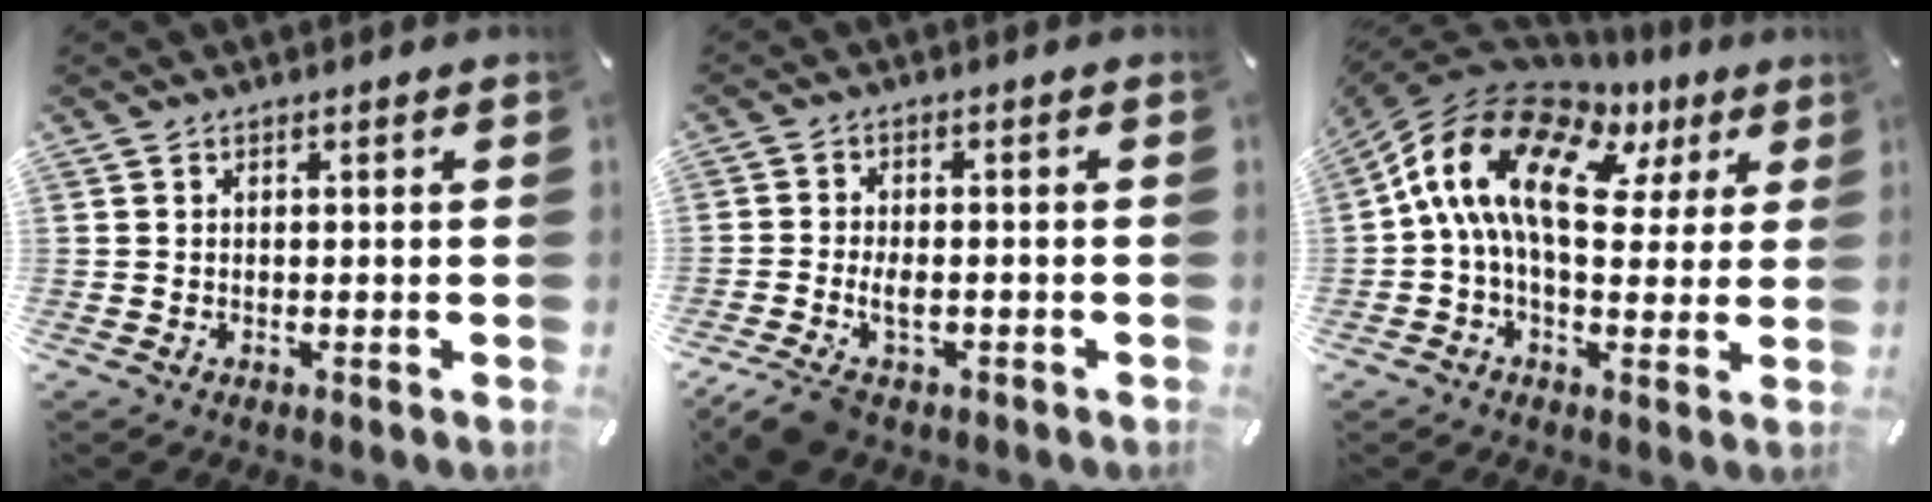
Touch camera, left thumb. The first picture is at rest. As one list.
[{"total": 6.1, "force": [-2.6, 3.5, 4.3], "torque": [-0.088, 0.007, -0.045]}, {"total": 16.9, "force": [3.8, 10.0, 13.1], "torque": [-0.284, -0.013, 0.060]}]